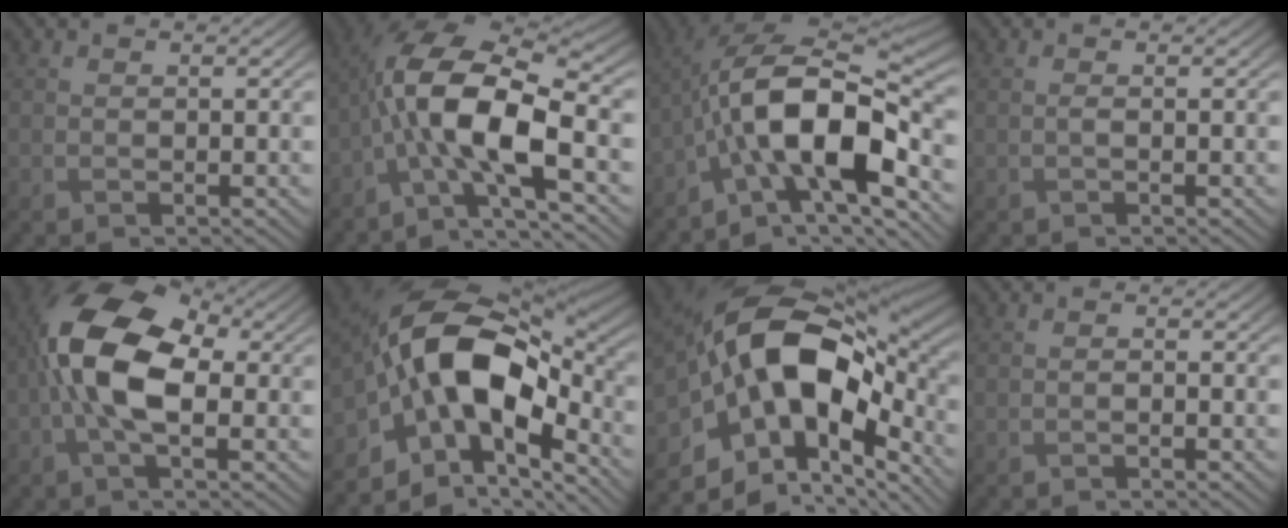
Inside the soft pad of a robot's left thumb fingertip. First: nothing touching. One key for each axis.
{"total": 13.2, "fx": -3.3, "fy": 4.9, "fz": 11.8, "tx": -0.231, "ty": -0.002, "tz": -0.074}
{"total": 14.7, "fx": -5.4, "fy": 6.5, "fz": 12.1, "tx": -0.198, "ty": -0.003, "tz": -0.109}
{"total": 0.6, "fx": 0.0, "fy": 0.0, "fz": 0.6, "tx": -0.015, "ty": 0.003, "tz": -0.002}
{"total": 12.1, "fx": -0.3, "fy": 6.2, "fz": 10.4, "tx": -0.211, "ty": 0.024, "tz": -0.020}
{"total": 16.5, "fx": -3.7, "fy": 8.9, "fz": 13.4, "tx": -0.233, "ty": 0.013, "tz": -0.080}
{"total": 19.0, "fx": -2.9, "fy": 10.7, "fz": 15.5, "tx": -0.307, "ty": -0.003, "tz": -0.048}
{"total": 0.6, "fx": -0.4, "fy": 0.1, "fz": 0.5, "tx": -0.009, "ty": 0.001, "tz": -0.006}